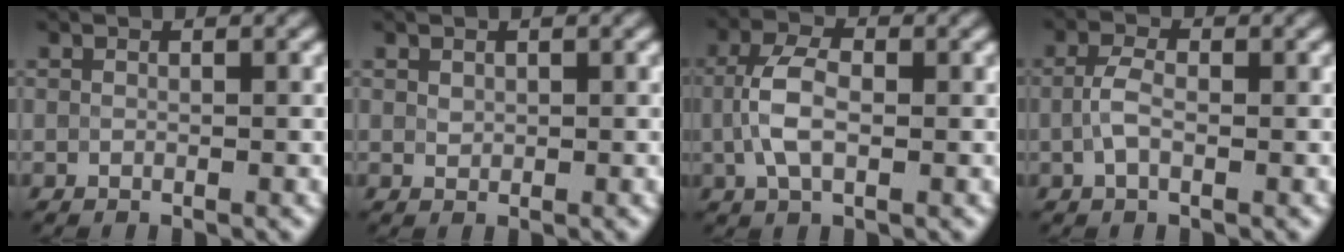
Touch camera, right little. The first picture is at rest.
{"total": 0.7, "force": [0.5, 0.5, 0.3], "torque": [-0.004, -0.005, 0.009]}
{"total": 4.0, "force": [0.2, 2.2, 3.4], "torque": [-0.072, 0.005, -0.001]}
{"total": 1.9, "force": [0.0, 0.9, 1.7], "torque": [-0.036, 0.006, -0.007]}